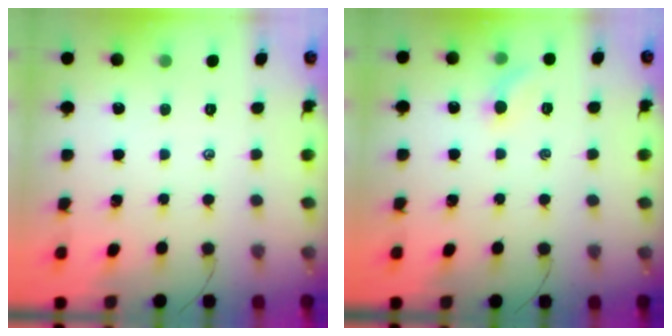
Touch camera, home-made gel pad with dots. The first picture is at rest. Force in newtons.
{"total": 4.9, "press": 4.6, "slide": 1.6}